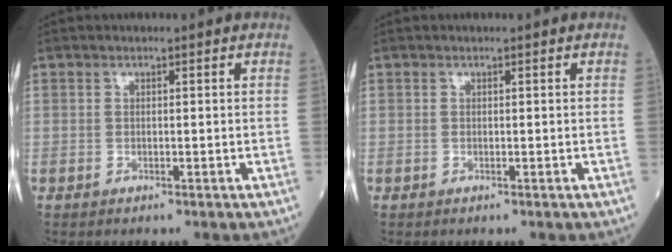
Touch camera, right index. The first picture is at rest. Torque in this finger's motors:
{"motor_torque": [0.00, 0.00, 0.00, -0.01]}